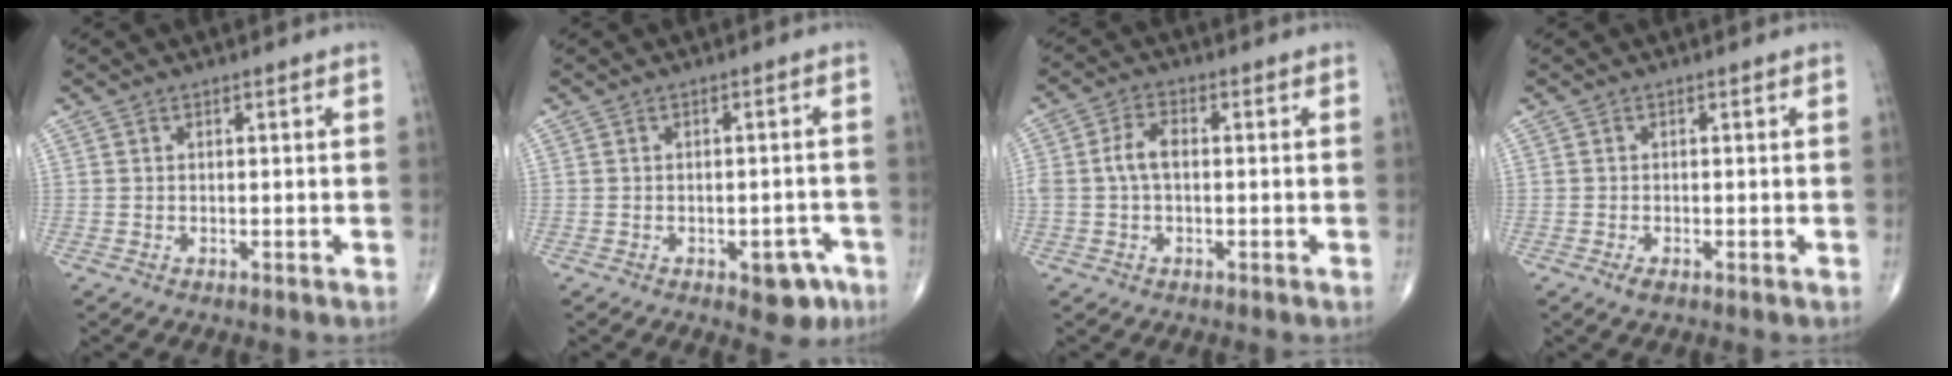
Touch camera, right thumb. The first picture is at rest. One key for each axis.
{"total": 5.4, "fx": -2.7, "fy": 2.9, "fz": 3.6, "tx": -0.019, "ty": 0.018, "tz": -0.027}
{"total": 4.7, "fx": 0.0, "fy": 2.7, "fz": 3.9, "tx": -0.086, "ty": 0.017, "tz": -0.002}
{"total": 1.4, "fx": -0.8, "fy": 0.6, "fz": 1.1, "tx": -0.026, "ty": -0.004, "tz": -0.017}